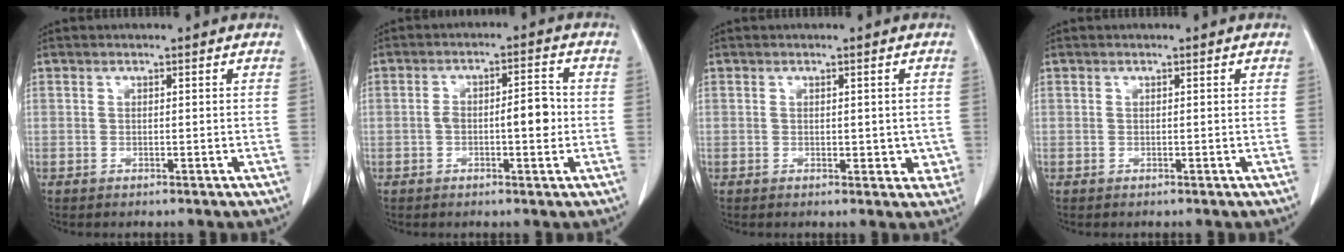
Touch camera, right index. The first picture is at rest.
{"total": 5.6, "force": [-0.8, 1.8, 5.3], "torque": [-0.091, 0.018, -0.007]}
{"total": 3.3, "force": [-0.2, 2.1, 2.5], "torque": [-0.019, 0.000, 0.004]}
{"total": 0.0}